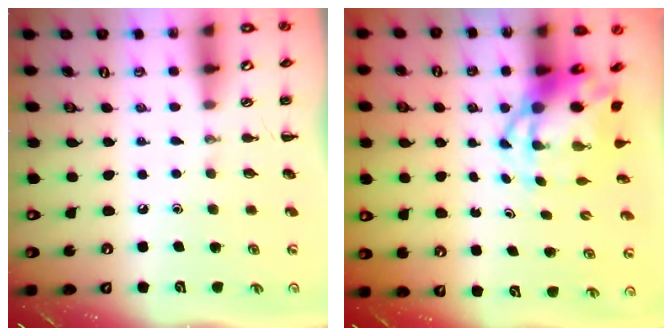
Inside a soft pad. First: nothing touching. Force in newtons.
{"total": 6.6, "press": 6.3, "slide": 1.8}